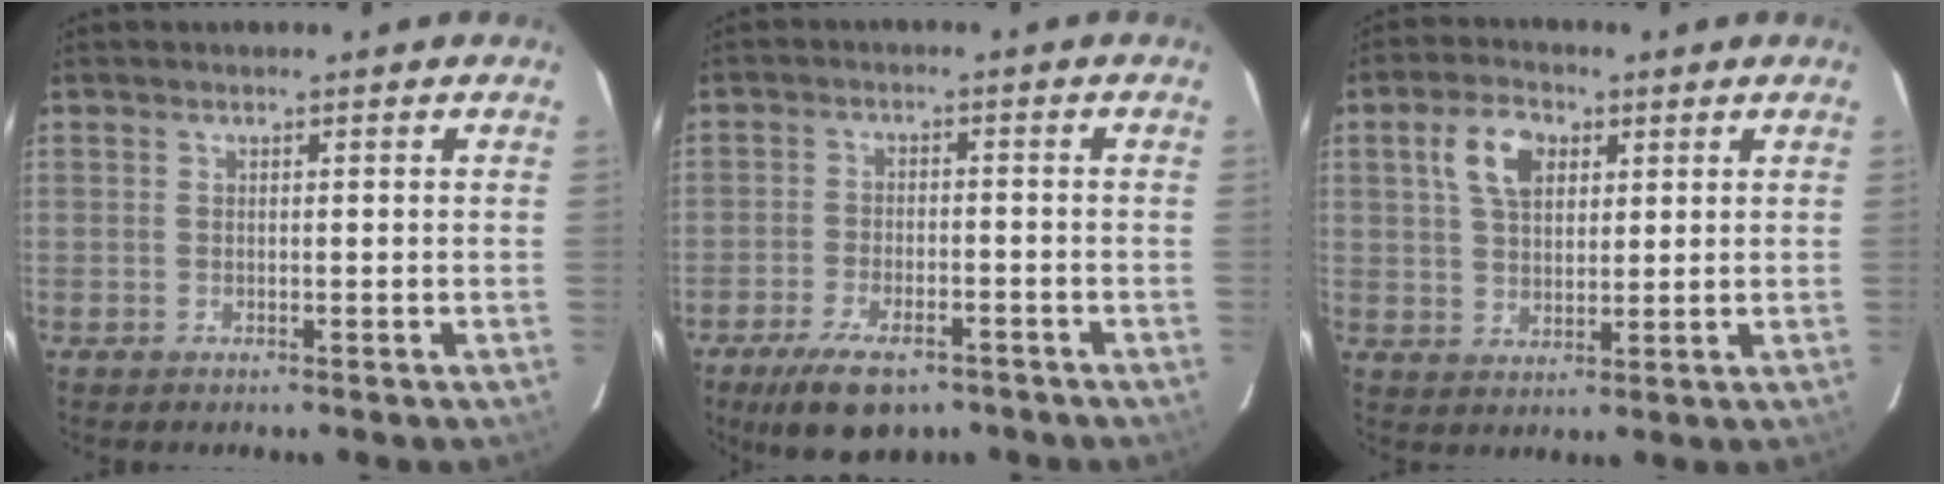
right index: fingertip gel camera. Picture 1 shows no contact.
{"total": 10.9, "force": [-7.6, 4.5, 6.5], "torque": [-0.147, -0.018, -0.122]}
{"total": 7.5, "force": [3.0, 4.5, 5.2], "torque": [-0.099, 0.023, 0.056]}